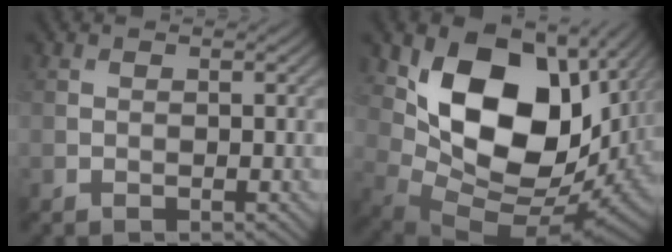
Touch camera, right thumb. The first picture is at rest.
{"total": 16.9, "force": [4.4, 10.4, 12.6], "torque": [-0.220, -0.021, 0.095]}